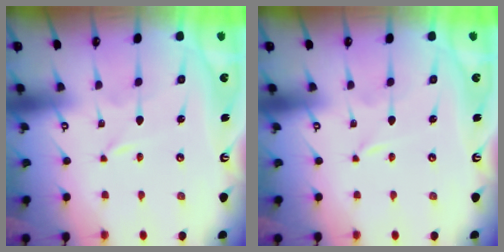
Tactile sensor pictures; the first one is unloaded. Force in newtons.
{"total": 0.0}